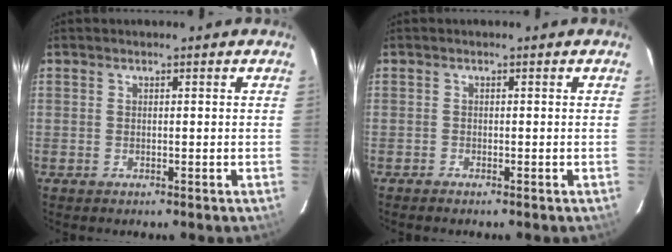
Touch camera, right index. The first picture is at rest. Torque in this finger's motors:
{"motor_torque": [0.05, -0.03, 0.04, 0.00]}